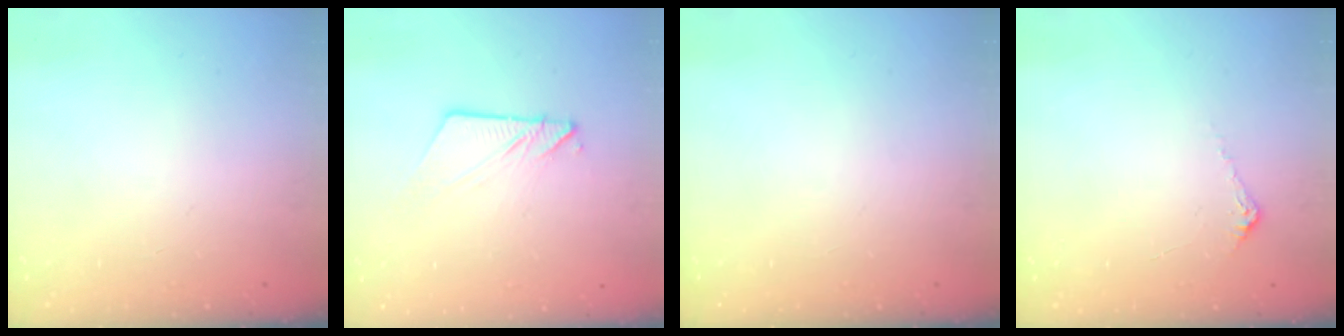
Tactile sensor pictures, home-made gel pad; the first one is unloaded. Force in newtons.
{"total": 7.9, "press": 7.8, "slide": 0.4}
{"total": 0.0}
{"total": 4.8, "press": 4.8, "slide": 0.4}